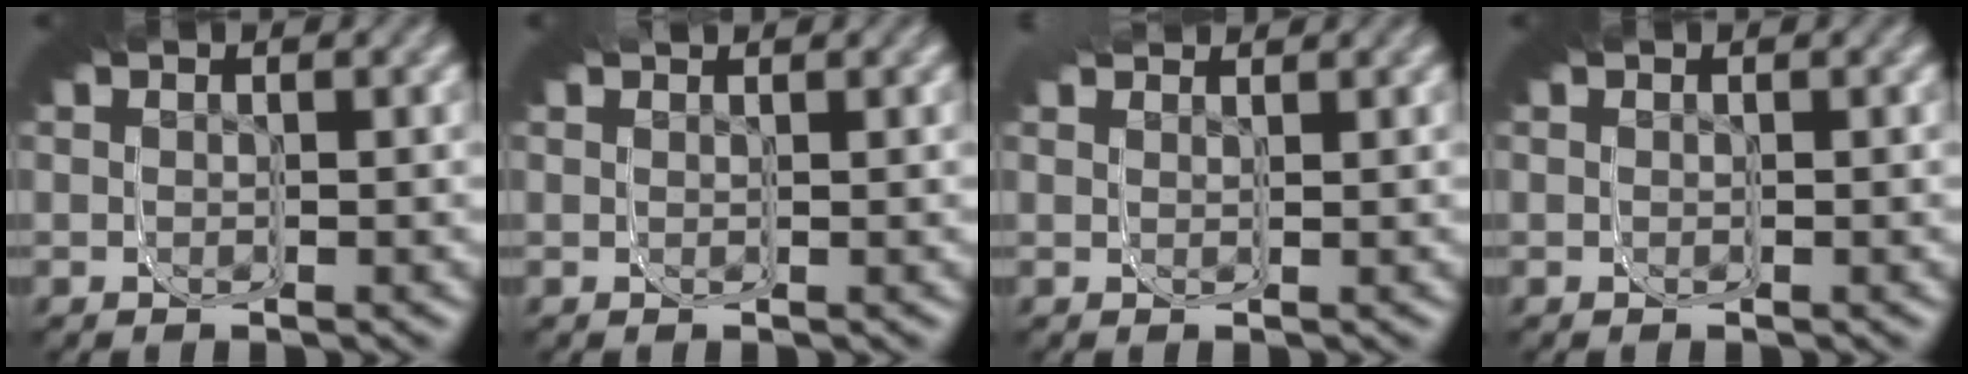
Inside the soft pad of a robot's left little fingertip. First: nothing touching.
{"total": 0.5, "force": [0.1, -0.4, -0.3], "torque": [-0.003, -0.001, 0.005]}
{"total": 1.2, "force": [0.8, 0.8, 0.5], "torque": [-0.021, 0.000, 0.014]}
{"total": 0.0}